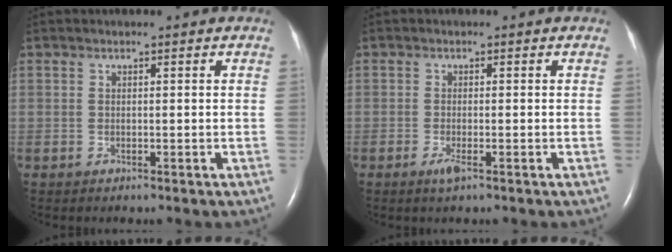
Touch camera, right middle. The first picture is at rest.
{"total": 1.6, "force": [-0.9, 0.1, 1.3], "torque": [-0.032, -0.004, -0.018]}